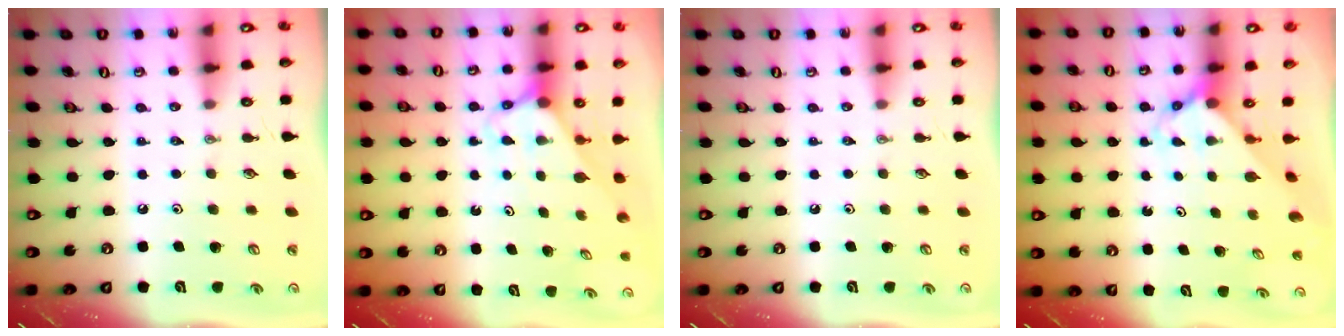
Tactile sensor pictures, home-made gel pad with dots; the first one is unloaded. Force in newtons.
{"total": 2.7, "press": 2.7, "slide": 0.2}
{"total": 0.0}
{"total": 3.6, "press": 3.6, "slide": 0.3}